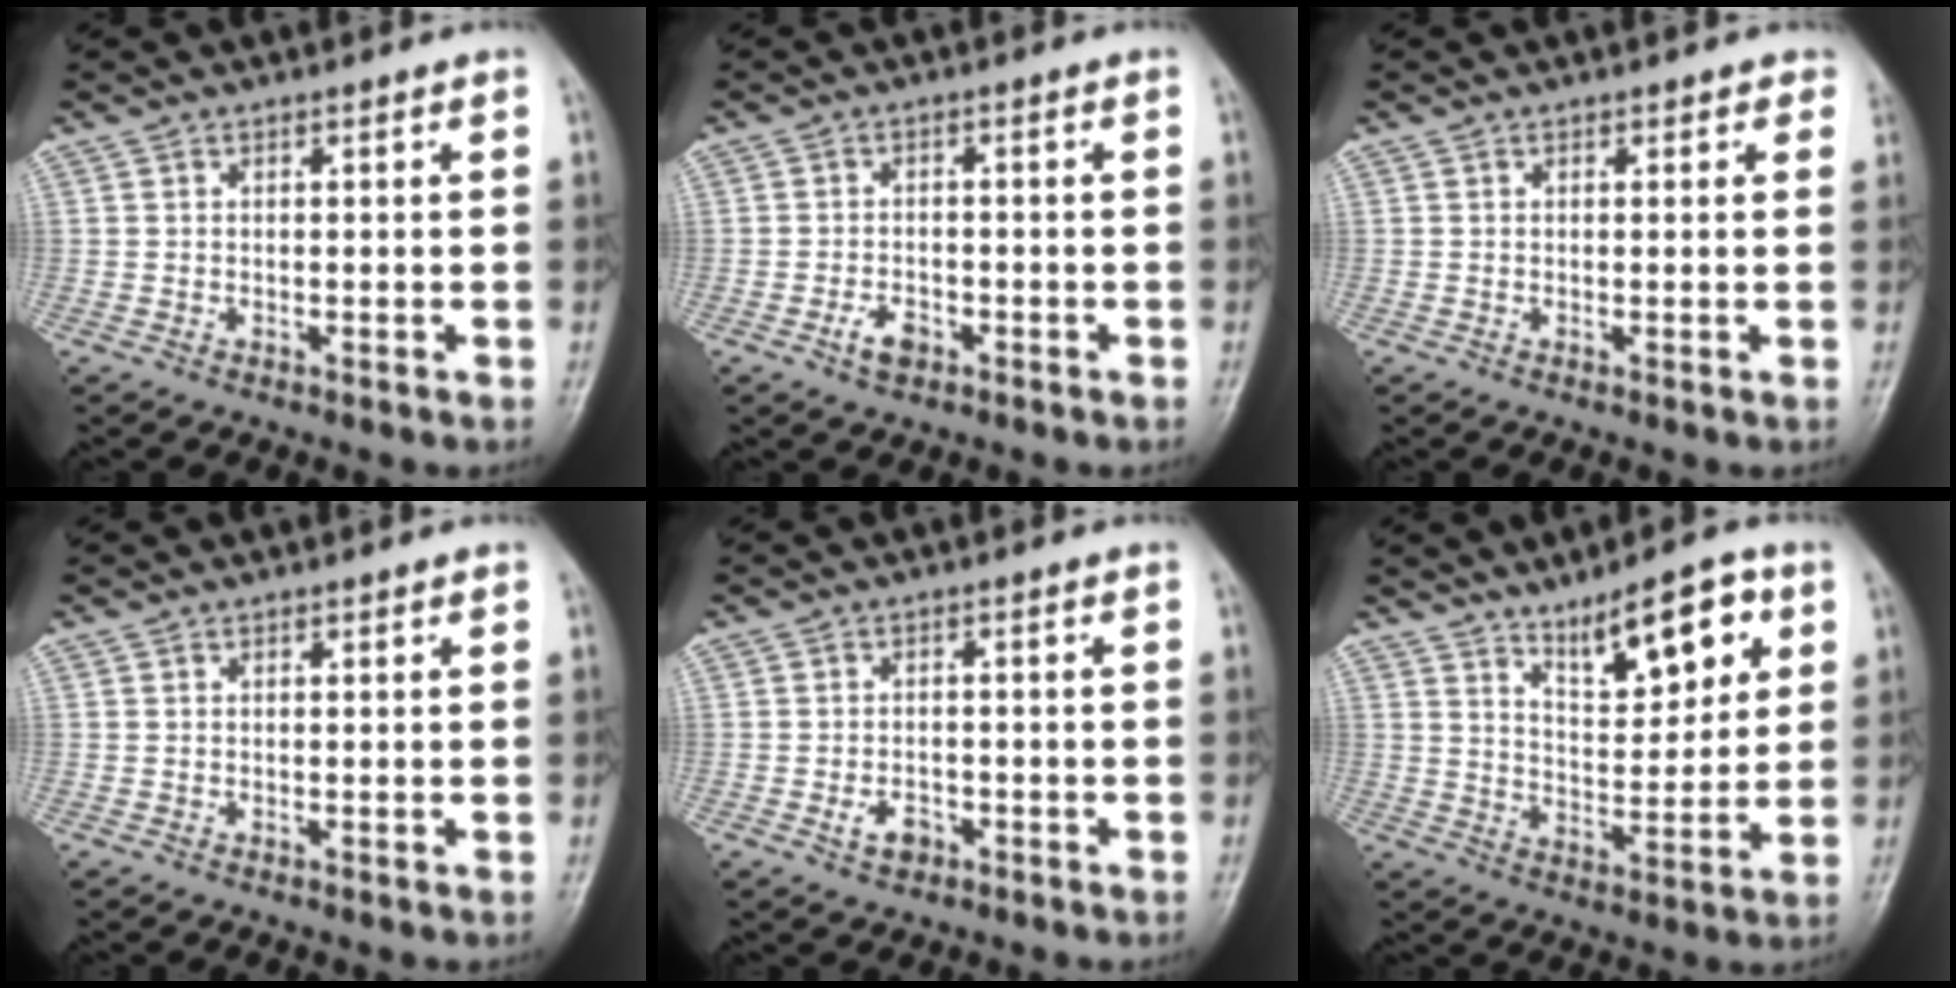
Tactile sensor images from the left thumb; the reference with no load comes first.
{"total": 3.4, "force": [-1.8, 2.0, 2.0], "torque": [-0.032, 0.010, -0.030]}
{"total": 1.5, "force": [0.9, 0.9, 0.8], "torque": [0.008, -0.001, 0.005]}
{"total": 0.6, "force": [0.3, 0.2, 0.4], "torque": [-0.005, 0.000, 0.003]}
{"total": 3.1, "force": [-1.4, 2.1, 1.8], "torque": [-0.028, 0.008, -0.022]}
{"total": 12.0, "force": [6.5, 4.8, 8.9], "torque": [-0.108, -0.034, 0.109]}